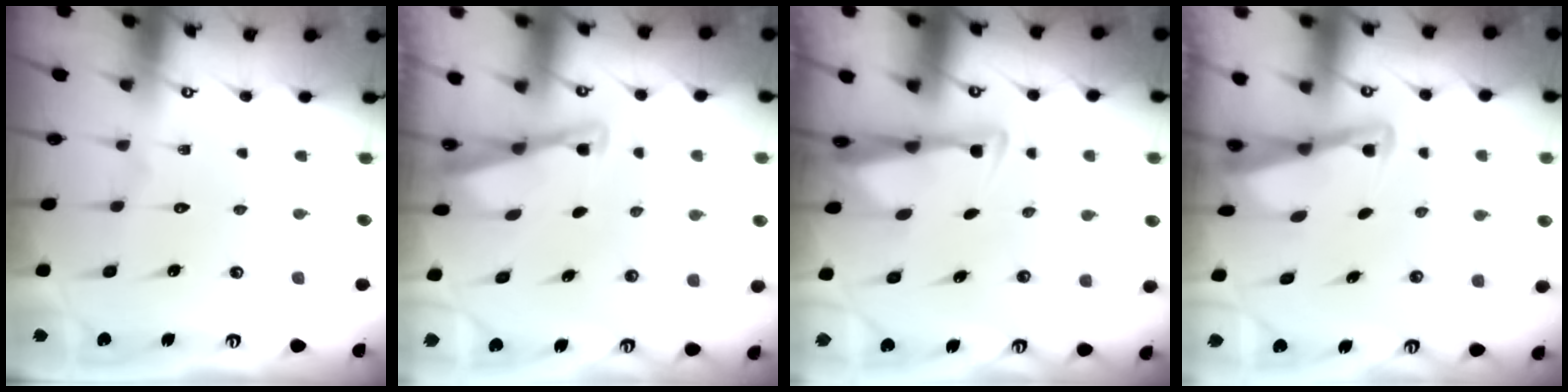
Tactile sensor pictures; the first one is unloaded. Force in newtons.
{"total": 2.9, "press": 2.9, "slide": 0.4}
{"total": 3.1, "press": 2.9, "slide": 0.9}
{"total": 3.1, "press": 3.1, "slide": 0.3}